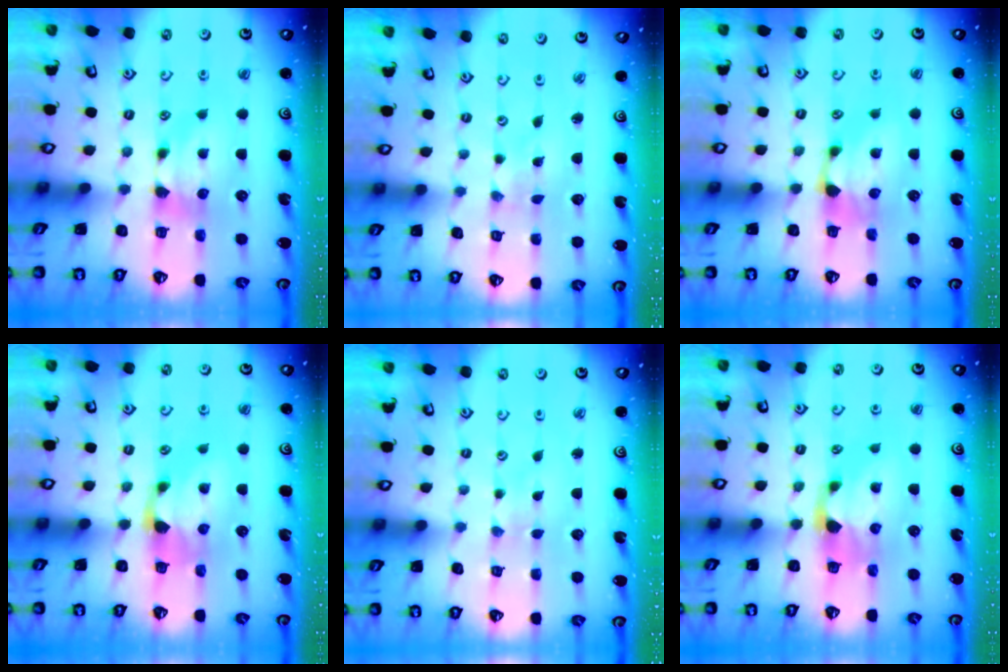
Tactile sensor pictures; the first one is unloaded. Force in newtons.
{"total": 6.1, "press": 6.0, "slide": 0.4}
{"total": 1.0, "press": 0.3, "slide": 1.0}
{"total": 1.6, "press": 1.2, "slide": 1.1}
{"total": 3.5, "press": 3.5, "slide": 0.1}
{"total": 2.0, "press": 1.6, "slide": 1.2}